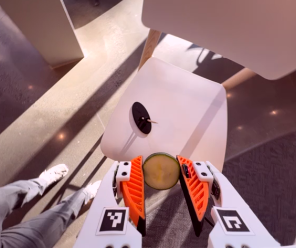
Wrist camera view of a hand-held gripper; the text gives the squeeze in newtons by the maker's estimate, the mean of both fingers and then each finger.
{"total": 9.1, "left": 9.0, "right": 9.1}